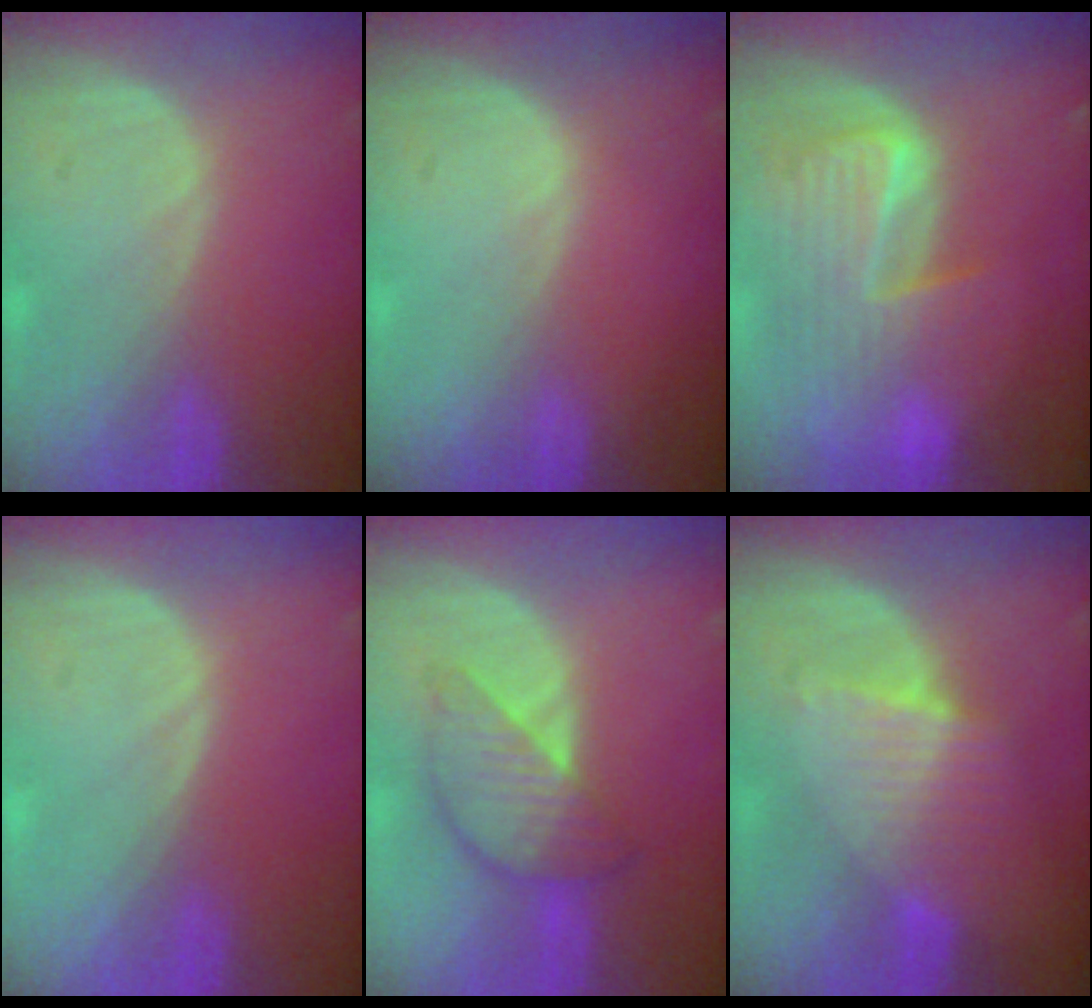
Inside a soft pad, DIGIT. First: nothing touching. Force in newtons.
{"total": 0.0}
{"total": 9.8, "press": 8.4, "slide": 5.0}
{"total": 0.0}
{"total": 6.2, "press": 6.2, "slide": 0.4}
{"total": 6.8, "press": 6.0, "slide": 3.3}